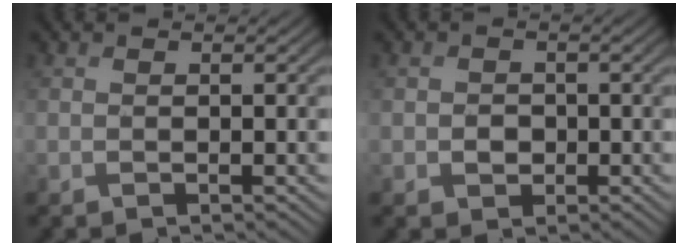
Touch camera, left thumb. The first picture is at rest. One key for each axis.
{"total": 1.9, "fx": -0.3, "fy": 1.7, "fz": 0.7, "tx": -0.012, "ty": -0.005, "tz": -0.009}